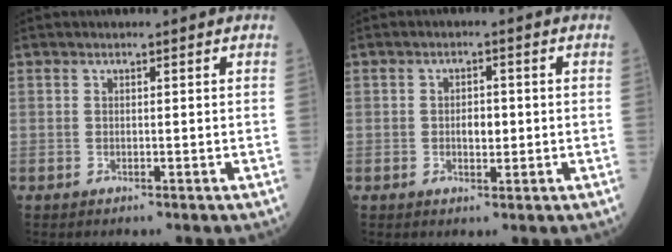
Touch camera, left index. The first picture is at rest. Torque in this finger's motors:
{"motor_torque": [0.39, -0.26, 0.04, 0.04]}